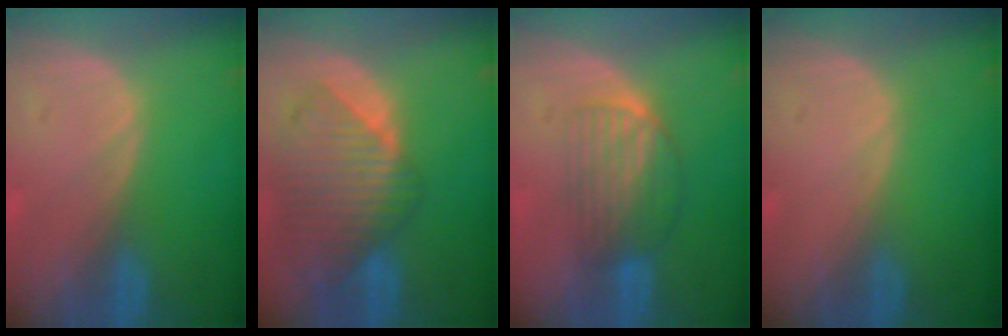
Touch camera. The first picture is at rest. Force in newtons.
{"total": 9.9, "press": 8.6, "slide": 5.0}
{"total": 6.8, "press": 5.9, "slide": 3.4}
{"total": 0.0}